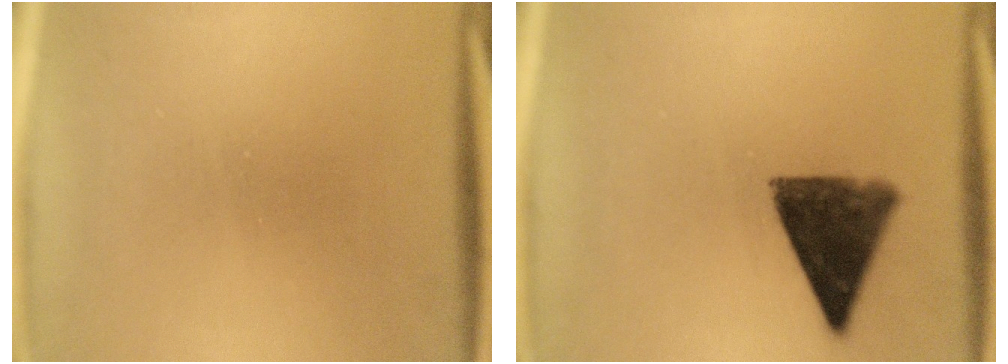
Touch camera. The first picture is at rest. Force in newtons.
{"total": 9.2}